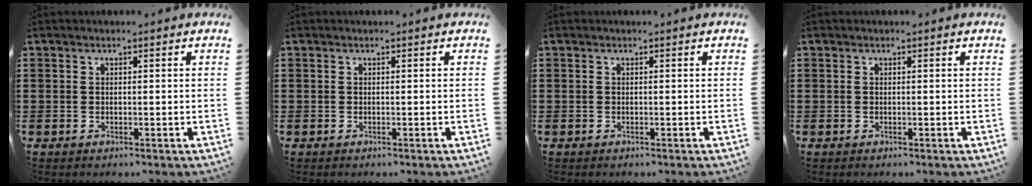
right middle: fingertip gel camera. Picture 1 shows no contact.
{"total": 0.0}
{"total": 0.0}
{"total": 0.0}